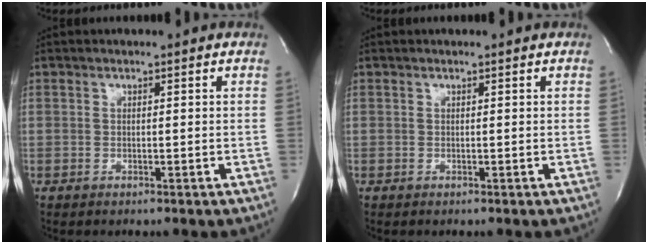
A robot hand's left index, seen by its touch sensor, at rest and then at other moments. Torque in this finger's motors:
{"motor_torque": [-0.02, 0.02, 0.00, 0.00]}